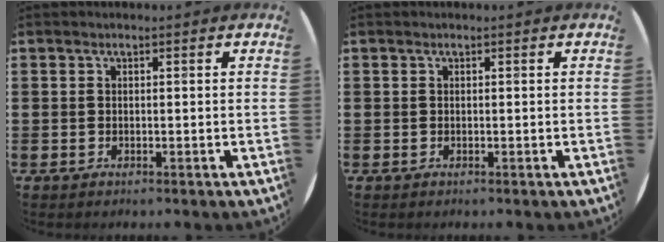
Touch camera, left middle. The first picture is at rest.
{"total": 0.0}